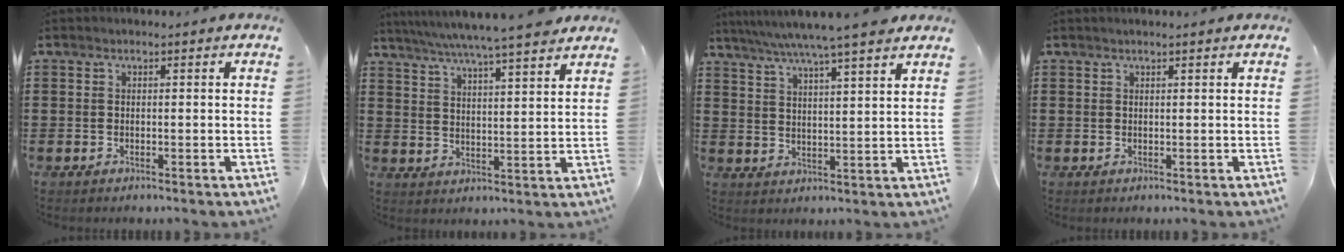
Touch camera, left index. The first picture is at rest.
{"total": 6.0, "force": [5.3, -0.8, 2.5], "torque": [-0.067, -0.033, 0.090]}
{"total": 6.3, "force": [5.4, -0.8, 3.2], "torque": [-0.078, -0.025, 0.093]}
{"total": 0.8, "force": [0.5, 0.0, 0.5], "torque": [-0.010, -0.001, 0.011]}